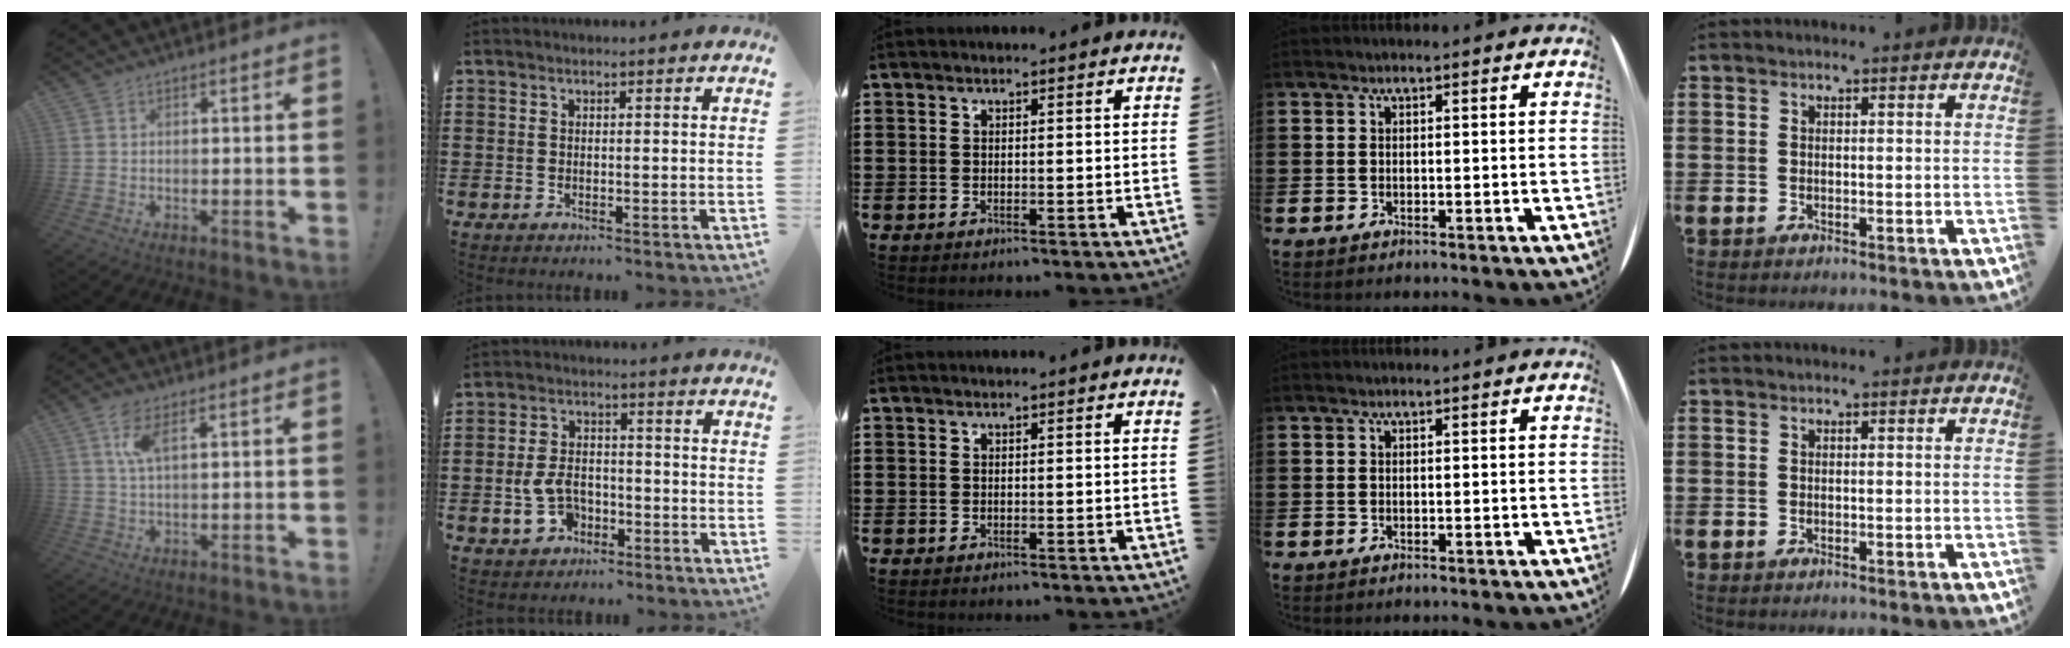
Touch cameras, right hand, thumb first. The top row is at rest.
{"thumb": {"total": 6.5, "force": [2.9, 2.1, 5.5], "torque": [-0.103, 0.000, 0.051]}, "index": {"total": 5.3, "force": [-2.0, 3.7, 3.4], "torque": [-0.084, 0.003, -0.041]}}